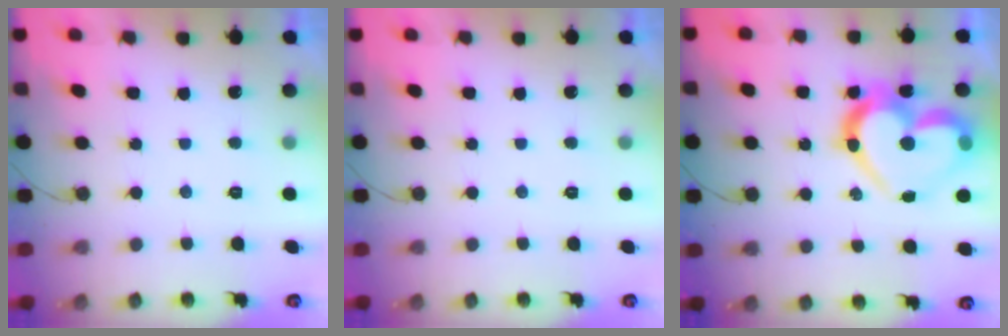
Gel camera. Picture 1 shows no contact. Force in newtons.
{"total": 0.0}
{"total": 21.0, "press": 21.0, "slide": 1.7}